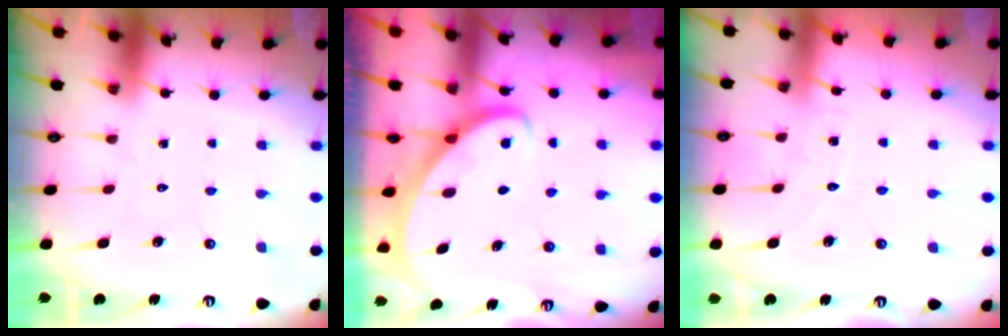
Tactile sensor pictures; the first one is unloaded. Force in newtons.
{"total": 2.9, "press": 2.9, "slide": 0.2}
{"total": 3.9, "press": 3.9, "slide": 0.1}